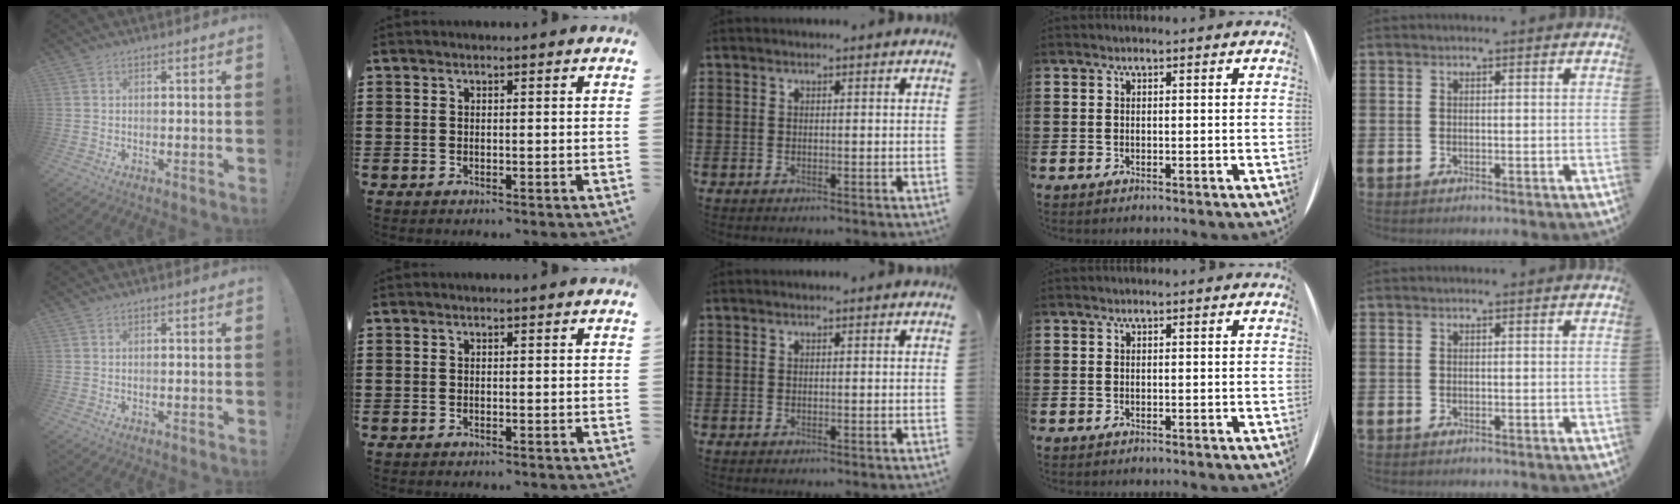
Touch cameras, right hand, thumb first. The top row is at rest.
{}